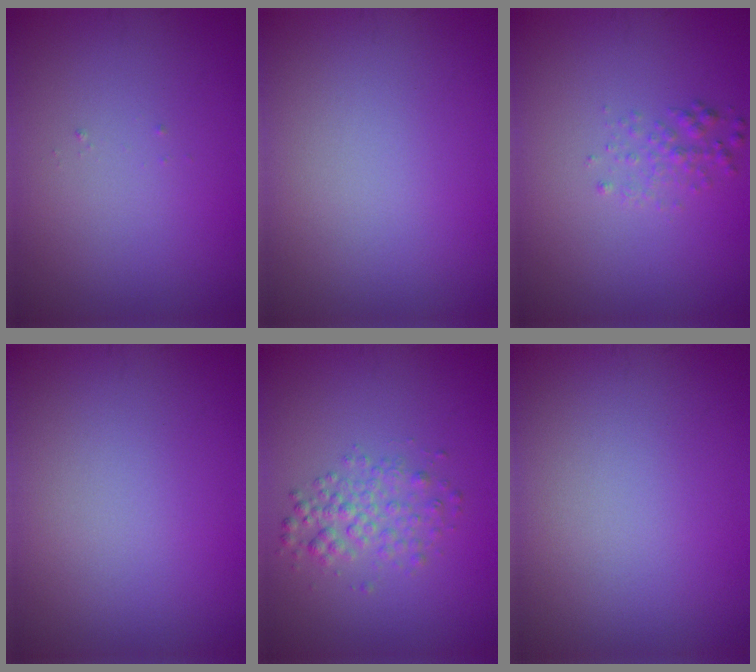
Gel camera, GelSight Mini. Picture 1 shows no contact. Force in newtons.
{"total": 0.0}
{"total": 1.4, "press": 1.4, "slide": 0.0}
{"total": 0.0}
{"total": 2.6, "press": 2.6, "slide": 0.1}
{"total": 0.0}